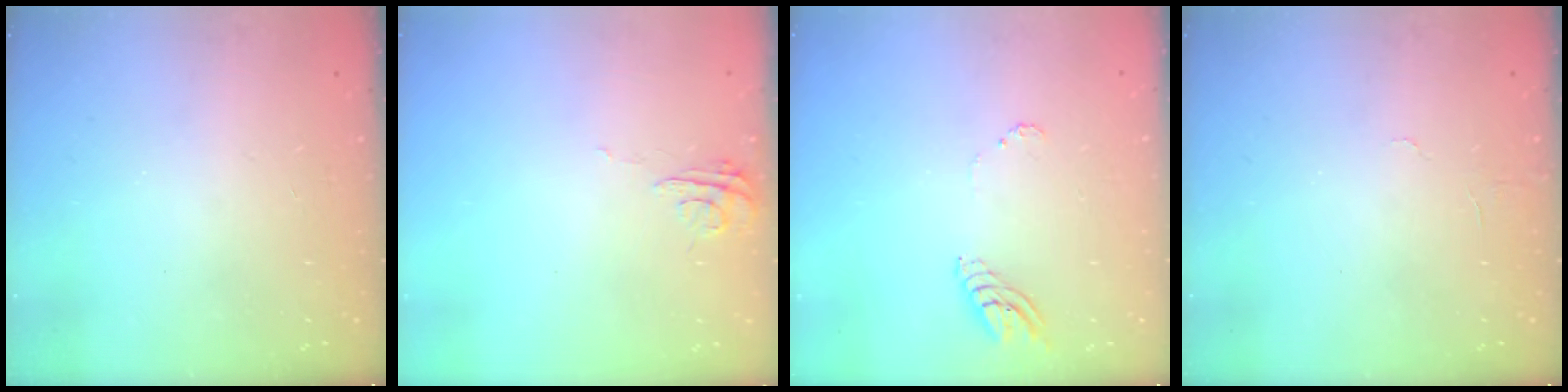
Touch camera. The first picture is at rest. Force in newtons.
{"total": 5.3, "press": 5.3, "slide": 0.4}
{"total": 5.9, "press": 5.9, "slide": 0.4}
{"total": 3.5, "press": 3.5, "slide": 0.3}